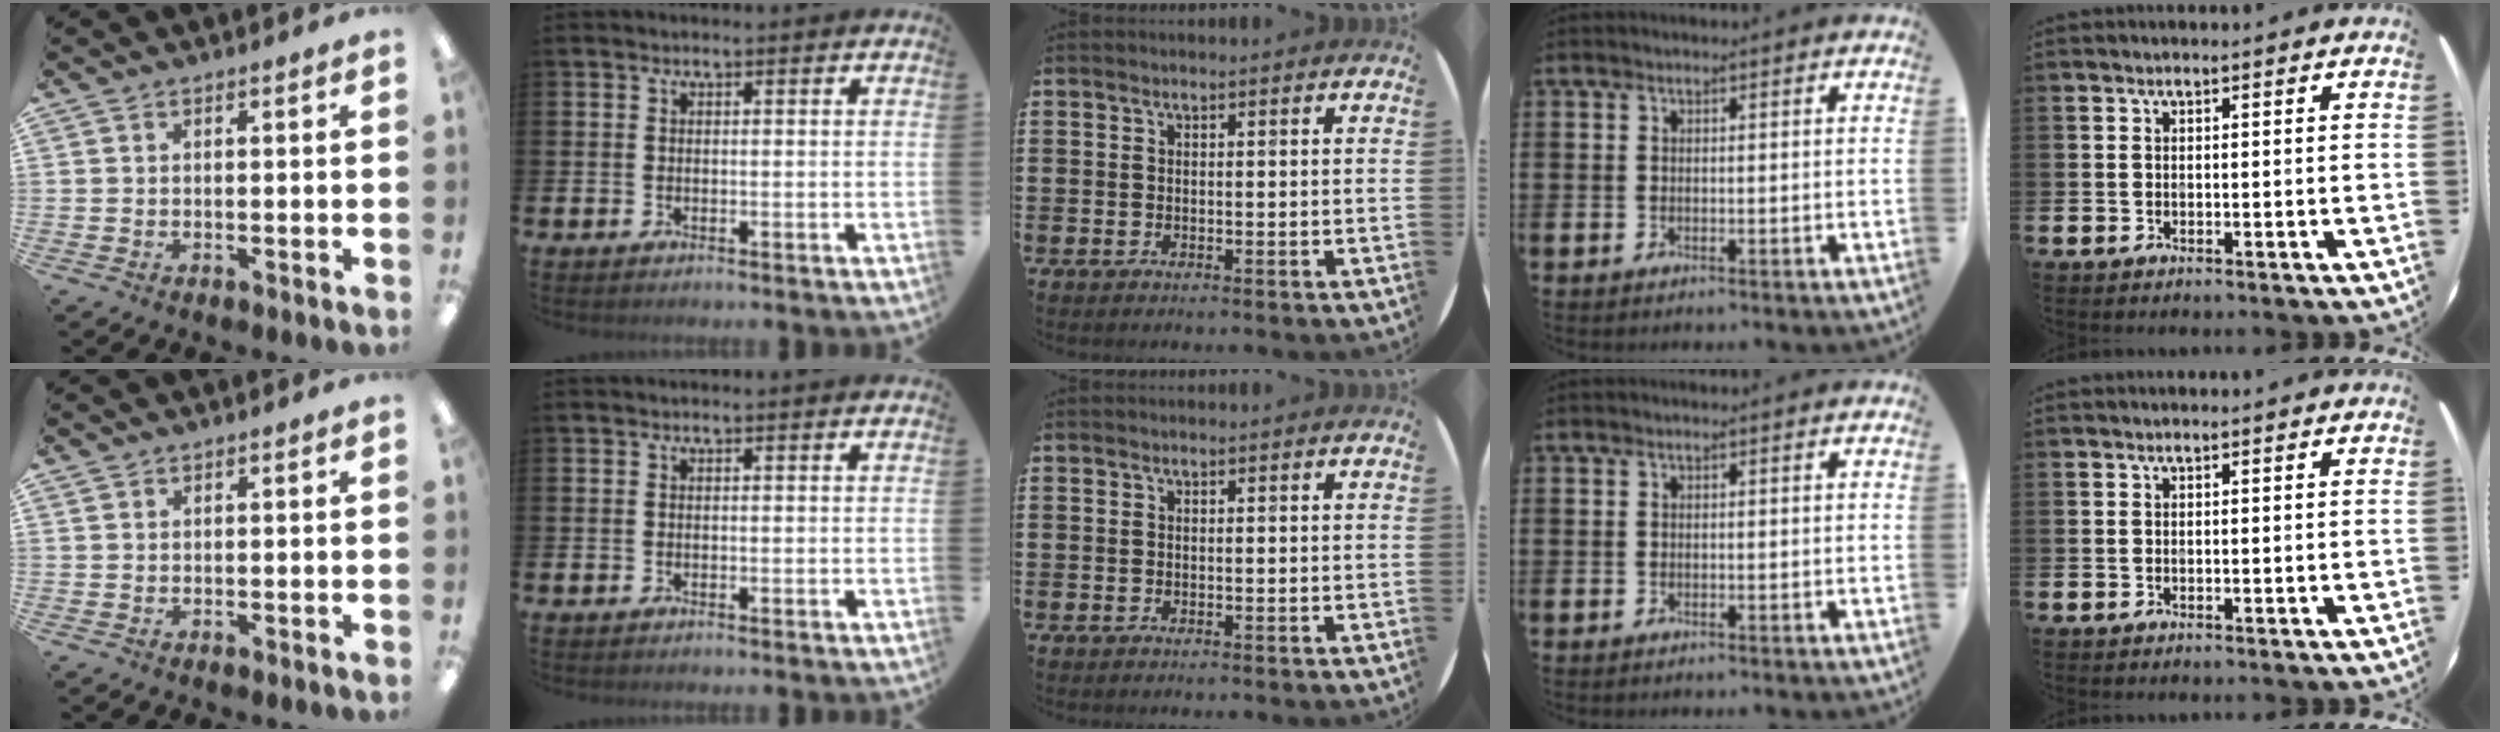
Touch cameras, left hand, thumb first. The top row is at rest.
{"thumb": {"total": 0.5, "force": [0.5, 0.3, -0.1], "torque": [0.001, 0.001, 0.009]}}